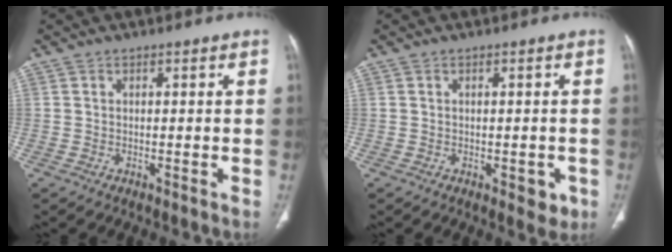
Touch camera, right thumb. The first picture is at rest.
{"total": 3.3, "force": [-1.1, 1.8, 2.5], "torque": [-0.014, 0.000, -0.008]}